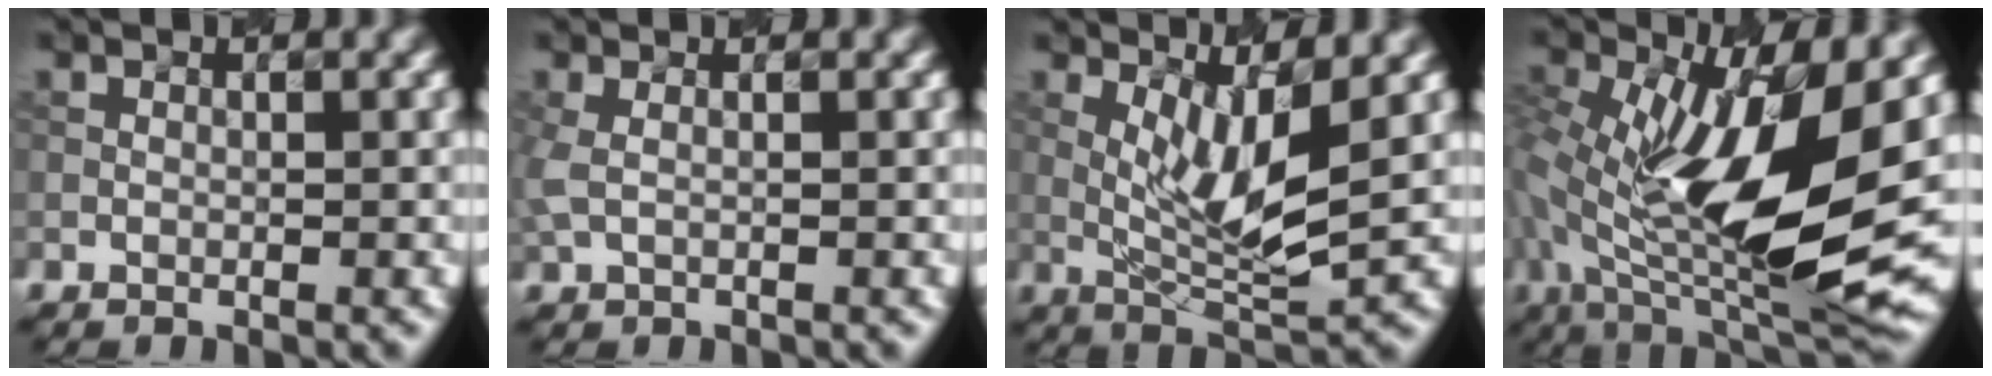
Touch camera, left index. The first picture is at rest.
{"total": 1.4, "force": [0.4, 0.5, 1.3], "torque": [-0.033, 0.006, 0.003]}
{"total": 5.7, "force": [1.2, 1.4, 5.4], "torque": [-0.103, -0.010, 0.028]}
{"total": 13.6, "force": [1.1, 5.2, 12.5], "torque": [-0.217, -0.014, 0.014]}